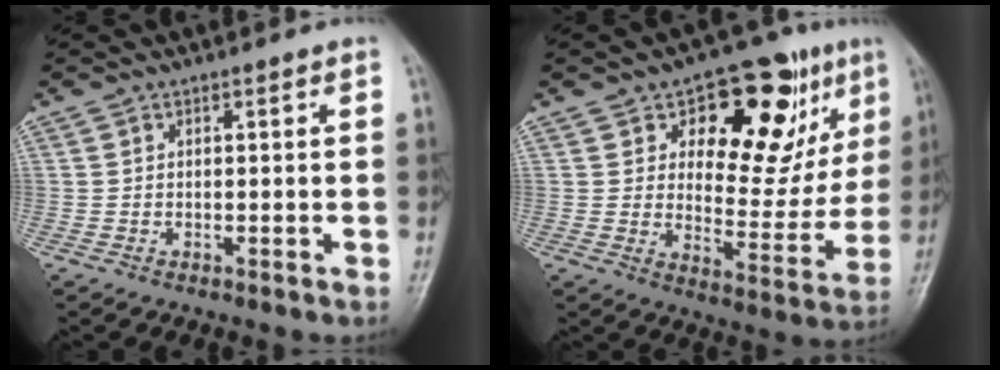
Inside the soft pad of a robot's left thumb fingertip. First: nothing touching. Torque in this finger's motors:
{"motor_torque": [0.07, 0.58, 0.84, -0.36, 0.25]}